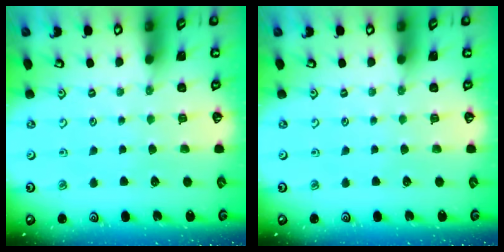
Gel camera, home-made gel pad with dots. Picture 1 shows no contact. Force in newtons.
{"total": 0.0}